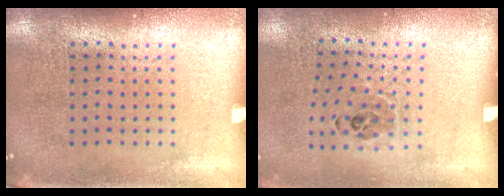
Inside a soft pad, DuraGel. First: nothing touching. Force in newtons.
{"total": 0.9, "press": 0.8, "slide": 0.5}